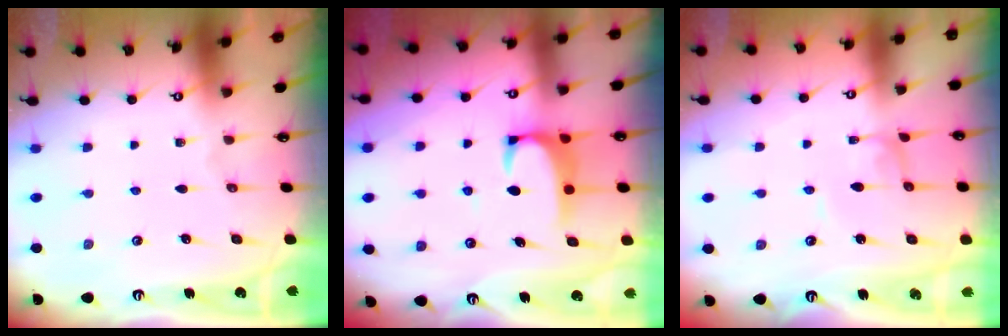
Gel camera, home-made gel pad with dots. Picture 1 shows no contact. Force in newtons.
{"total": 2.8, "press": 2.8, "slide": 0.3}
{"total": 2.2, "press": 2.2, "slide": 0.1}